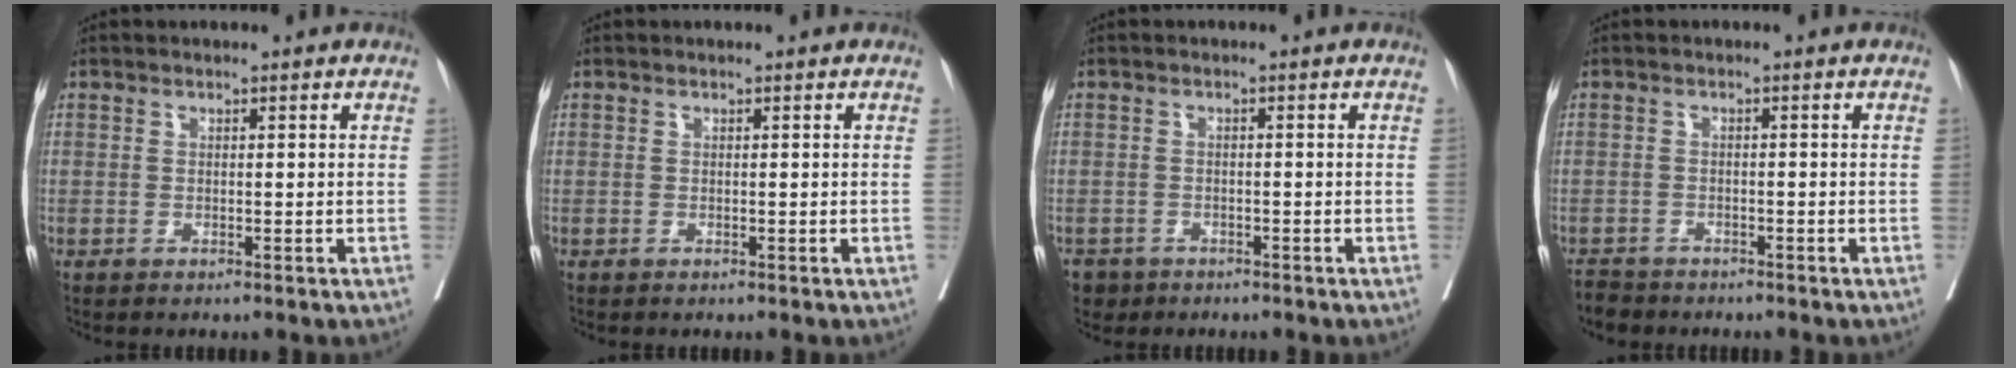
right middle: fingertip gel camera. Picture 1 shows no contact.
{"total": 0.0}
{"total": 3.9, "force": [-2.9, 2.6, 0.4], "torque": [-0.011, 0.001, -0.050]}
{"total": 3.5, "force": [-3.3, 1.2, 0.3], "torque": [-0.010, -0.008, -0.058]}